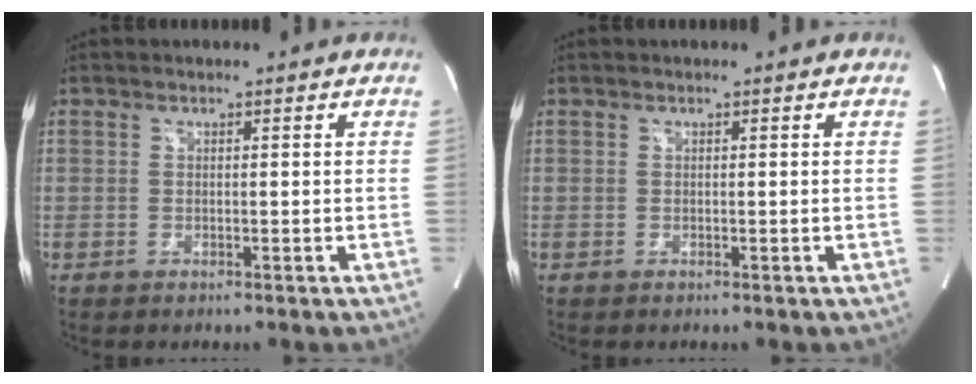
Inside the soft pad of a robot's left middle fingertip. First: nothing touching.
{"total": 0.0}